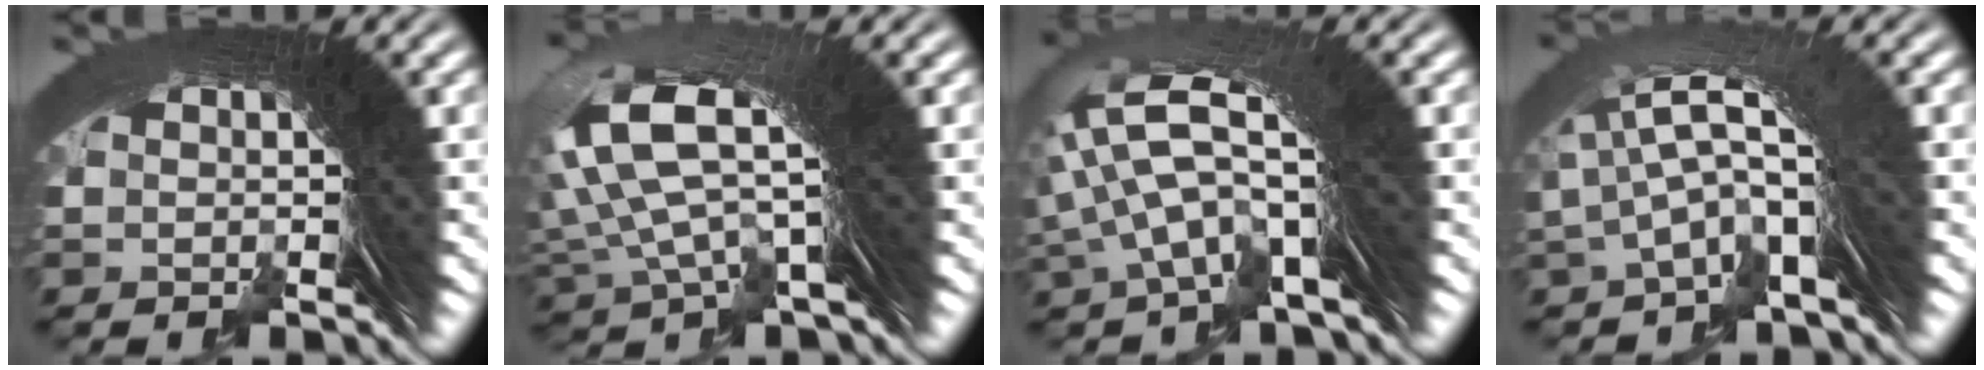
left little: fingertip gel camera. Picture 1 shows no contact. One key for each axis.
{"total": 7.8, "fx": 2.0, "fy": 4.3, "fz": 6.3, "tx": -0.139, "ty": -0.002, "tz": 0.031}
{"total": 5.5, "fx": 1.2, "fy": 2.2, "fz": 4.9, "tx": -0.123, "ty": 0.002, "tz": 0.019}
{"total": 4.1, "fx": 0.2, "fy": 1.3, "fz": 3.9, "tx": -0.080, "ty": 0.005, "tz": 0.006}